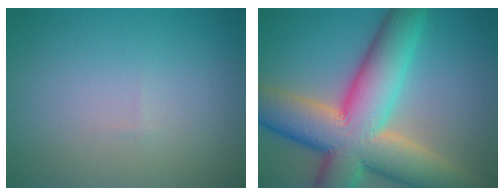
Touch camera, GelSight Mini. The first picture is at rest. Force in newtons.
{"total": 14.4, "press": 14.3, "slide": 1.2}